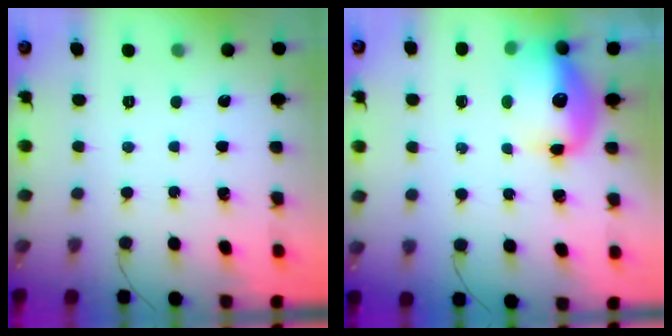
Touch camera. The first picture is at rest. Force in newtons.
{"total": 12.9, "press": 12.6, "slide": 3.0}